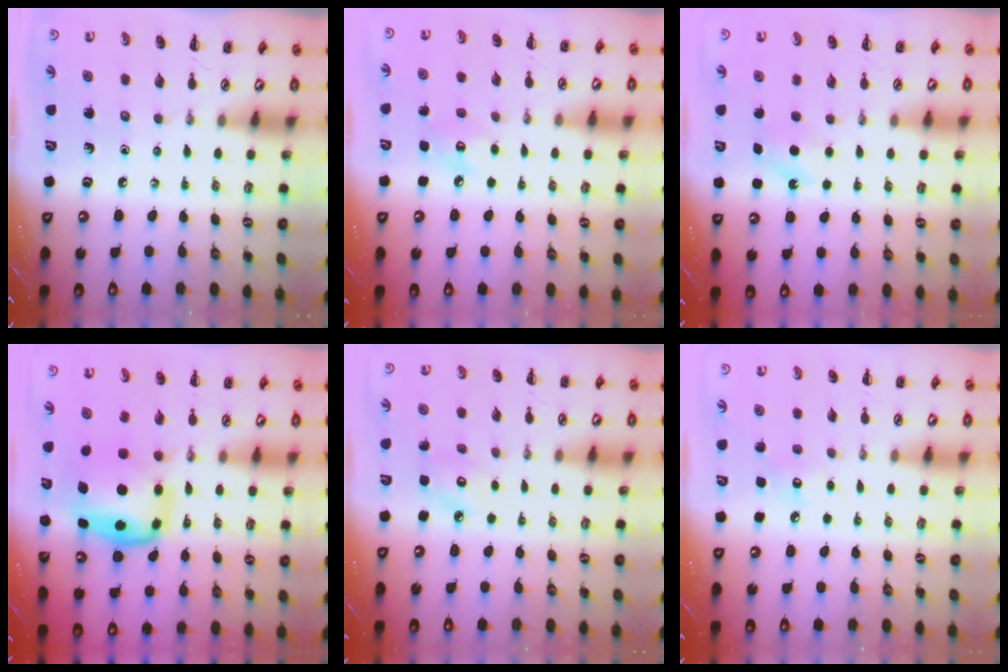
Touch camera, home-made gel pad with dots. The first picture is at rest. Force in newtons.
{"total": 7.6, "press": 7.4, "slide": 1.7}
{"total": 4.5, "press": 4.2, "slide": 1.4}
{"total": 6.5, "press": 6.3, "slide": 1.6}
{"total": 4.0, "press": 3.9, "slide": 0.8}
{"total": 6.2, "press": 6.0, "slide": 1.6}